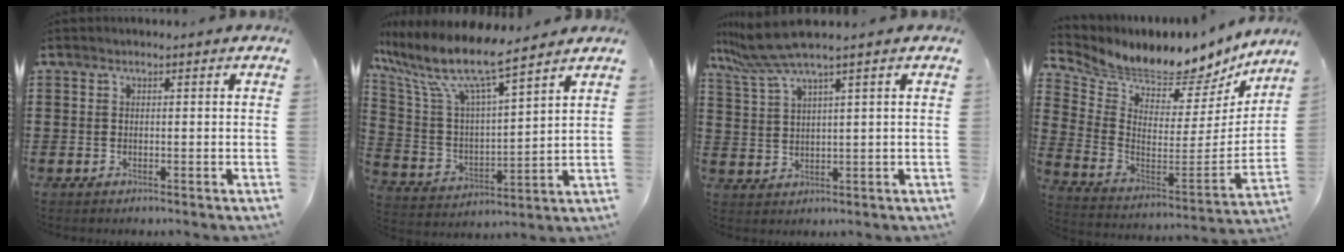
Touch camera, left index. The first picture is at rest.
{"total": 9.7, "force": [7.9, 1.4, 5.5], "torque": [-0.148, -0.051, 0.128]}
{"total": 6.7, "force": [4.7, 0.1, 4.8], "torque": [-0.122, -0.013, 0.080]}
{"total": 5.6, "force": [5.6, 1.0, -0.1], "torque": [-0.031, -0.072, 0.087]}